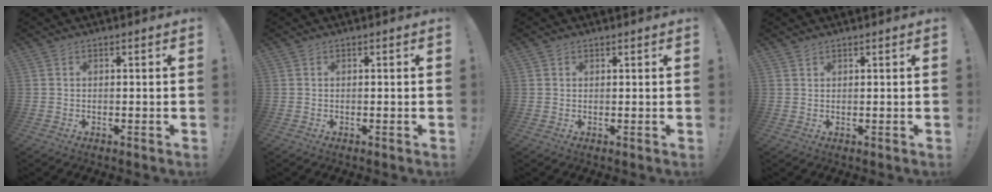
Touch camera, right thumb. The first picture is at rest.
{"total": 0.0}
{"total": 0.7, "force": [0.6, 0.3, 0.1], "torque": [0.002, -0.002, 0.011]}
{"total": 0.9, "force": [0.9, 0.3, 0.1], "torque": [-0.002, -0.002, 0.017]}